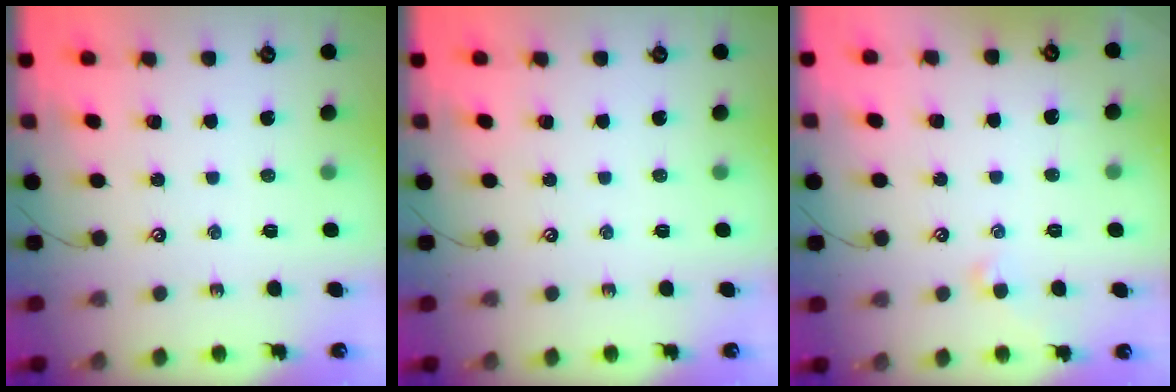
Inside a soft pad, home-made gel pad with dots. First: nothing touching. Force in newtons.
{"total": 0.0}
{"total": 0.5, "press": 0.0, "slide": 0.5}